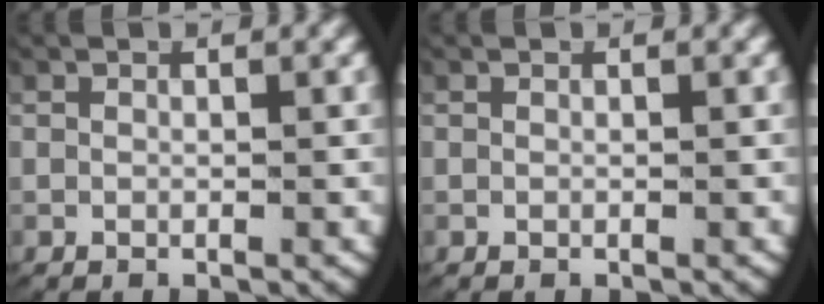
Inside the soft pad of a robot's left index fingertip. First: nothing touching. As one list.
[{"total": 0.0}]